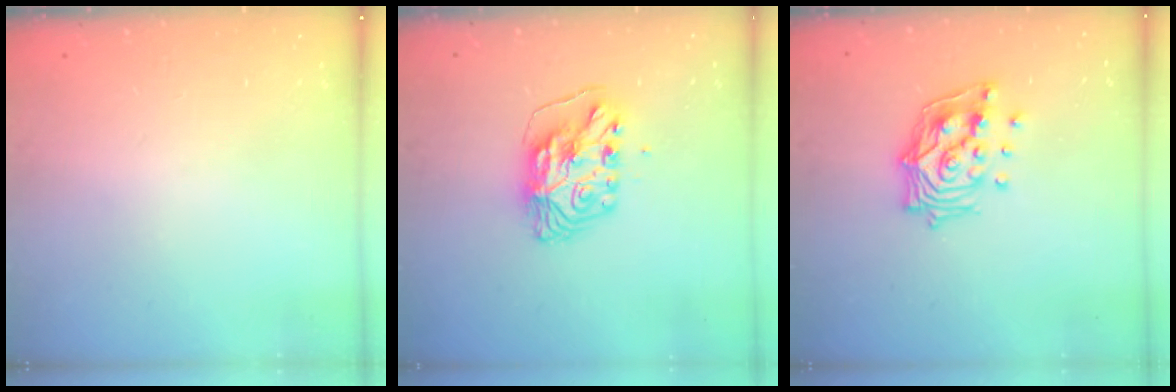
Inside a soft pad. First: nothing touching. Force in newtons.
{"total": 8.8, "press": 8.8, "slide": 0.8}
{"total": 14.1, "press": 14.0, "slide": 1.8}